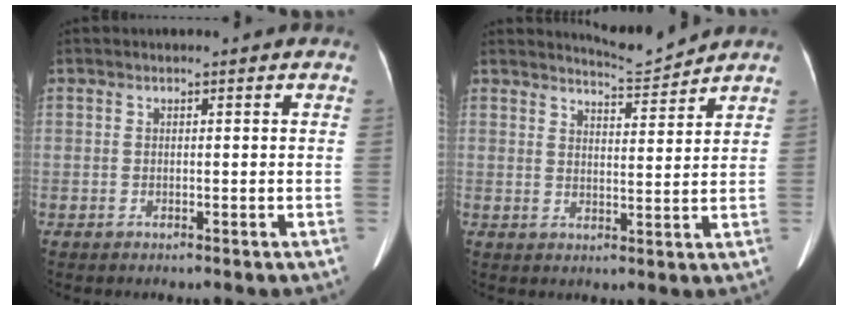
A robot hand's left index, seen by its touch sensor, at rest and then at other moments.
{"total": 4.5, "force": [4.4, -0.9, -0.6], "torque": [-0.003, -0.017, 0.074]}